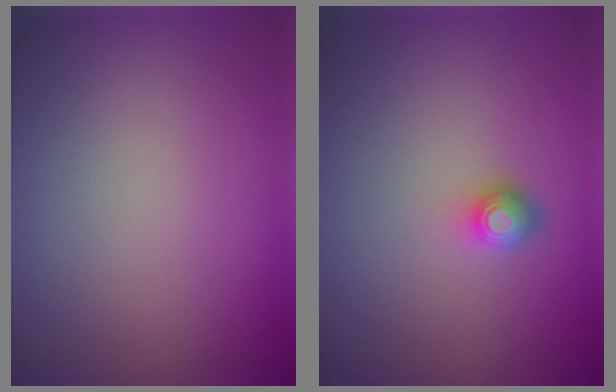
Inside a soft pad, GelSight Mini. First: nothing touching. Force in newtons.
{"total": 1.8, "press": 1.3, "slide": 1.2}